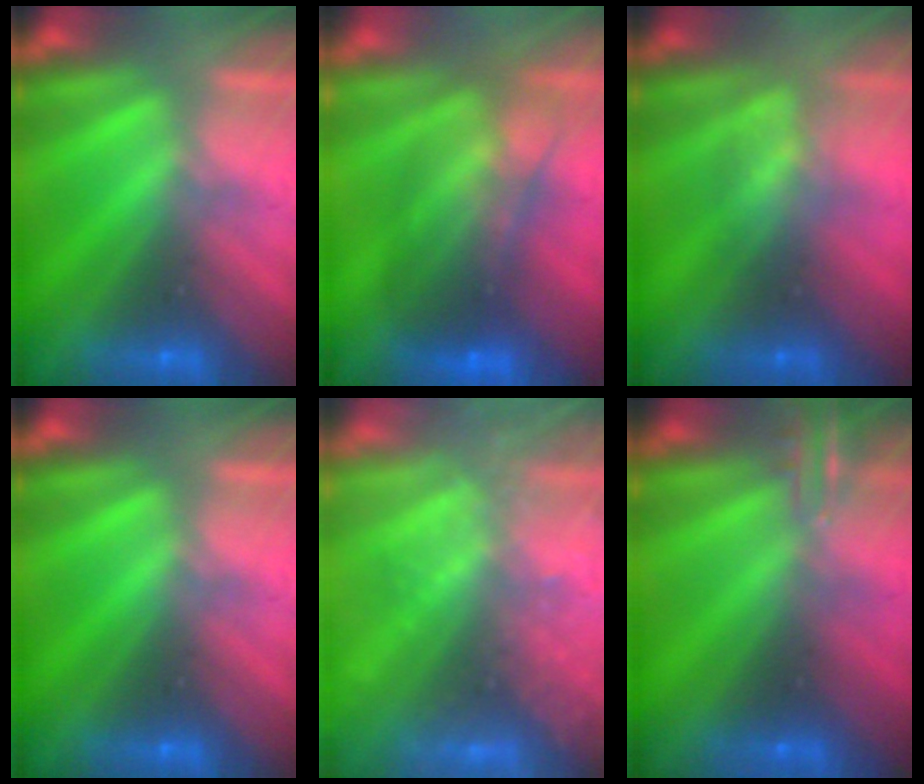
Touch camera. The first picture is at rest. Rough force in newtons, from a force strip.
{"total": 5.8}
{"total": 2.7}
{"total": 0.0}
{"total": 5.5}
{"total": 4.7}